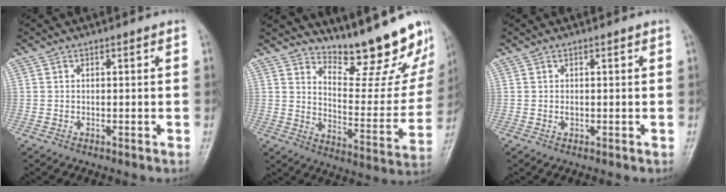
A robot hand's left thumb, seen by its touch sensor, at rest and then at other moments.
{"total": 18.5, "force": [16.1, 4.8, 7.8], "torque": [-0.064, -0.139, 0.218]}
{"total": 0.8, "force": [0.1, 0.3, 0.7], "torque": [-0.011, 0.002, 0.003]}